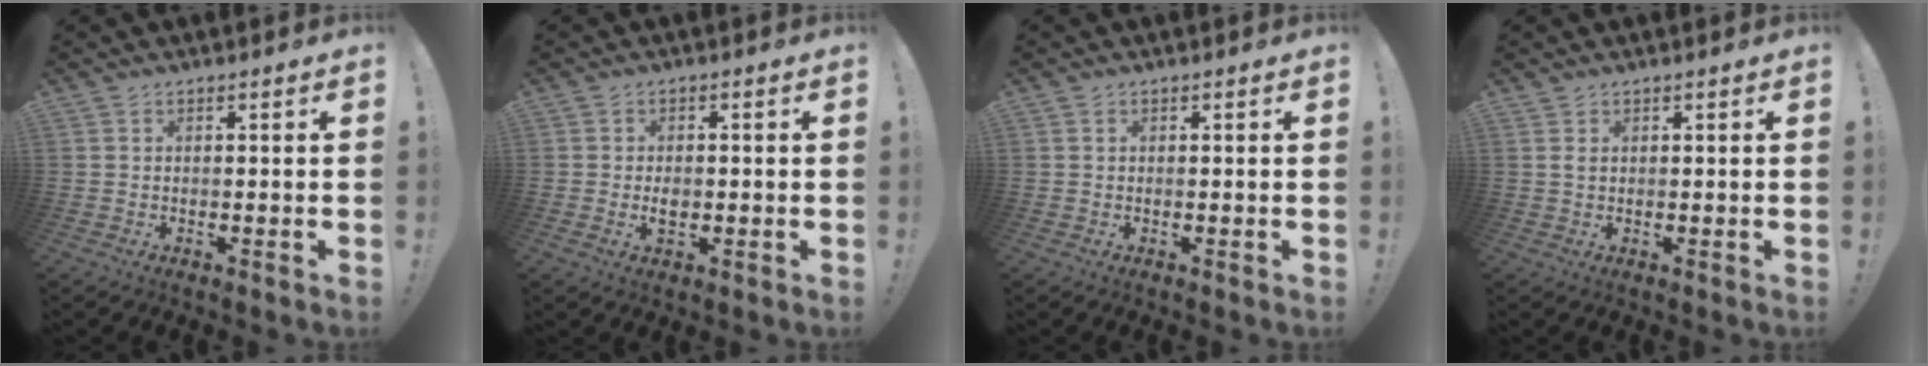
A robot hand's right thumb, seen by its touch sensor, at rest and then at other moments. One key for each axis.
{"total": 2.6, "fx": -0.2, "fy": 1.7, "fz": 2.0, "tx": -0.019, "ty": 0.000, "tz": -0.006}
{"total": 0.0}
{"total": 1.1, "fx": 0.6, "fy": 0.6, "fz": 0.6, "tx": -0.008, "ty": -0.001, "tz": 0.010}